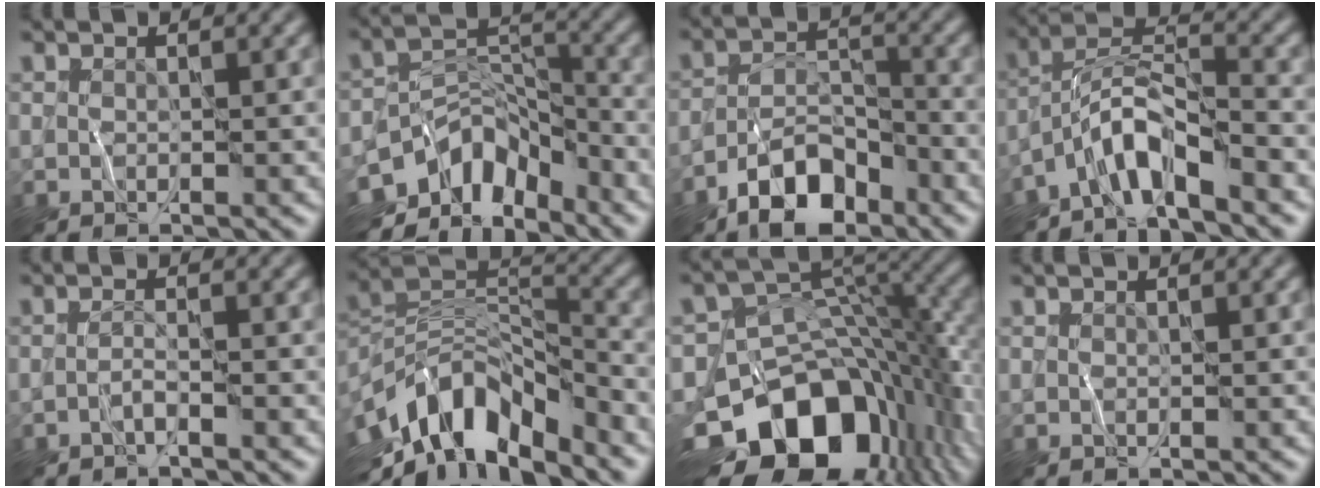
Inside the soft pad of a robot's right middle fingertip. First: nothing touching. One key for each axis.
{"total": 8.3, "fx": -5.3, "fy": 4.8, "fz": 4.2, "tx": -0.050, "ty": -0.004, "tz": -0.102}
{"total": 6.4, "fx": -4.3, "fy": 3.0, "fz": 3.7, "tx": -0.055, "ty": 0.002, "tz": -0.085}
{"total": 4.9, "fx": -3.8, "fy": 0.9, "fz": 3.0, "tx": -0.052, "ty": 0.009, "tz": -0.082}
{"total": 0.9, "fx": -0.7, "fy": -0.2, "fz": 0.6, "tx": -0.012, "ty": 0.006, "tz": -0.017}
{"total": 10.5, "fx": -6.2, "fy": 4.6, "fz": 7.1, "tx": -0.118, "ty": 0.005, "tz": -0.125}
{"total": 15.3, "fx": -6.5, "fy": 10.1, "fz": 9.4, "tx": -0.161, "ty": -0.010, "tz": -0.105}
{"total": 0.0}